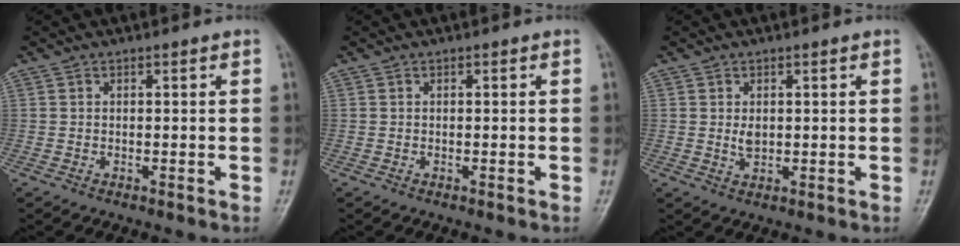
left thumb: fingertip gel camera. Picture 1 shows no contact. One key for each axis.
{"total": 0.0}
{"total": 2.3, "fx": 0.5, "fy": 1.4, "fz": 1.7, "tx": -0.024, "ty": -0.006, "tz": 0.012}